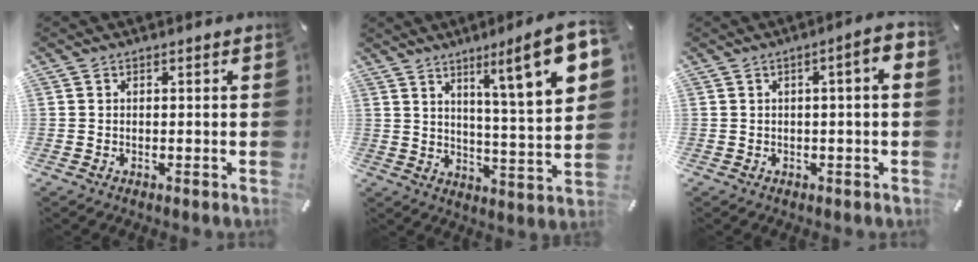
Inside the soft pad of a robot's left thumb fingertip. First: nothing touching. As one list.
[{"total": 15.7, "force": [8.2, 1.9, 13.2], "torque": [-0.191, -0.057, 0.118]}, {"total": 4.5, "force": [0.0, 0.6, 4.4], "torque": [-0.071, 0.001, -0.003]}]